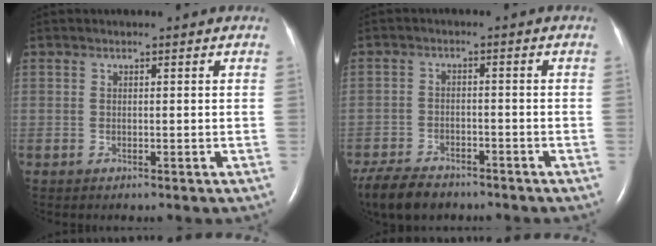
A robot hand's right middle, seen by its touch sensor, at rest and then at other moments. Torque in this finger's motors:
{"motor_torque": [0.48, -0.54, 0.02, 0.00]}